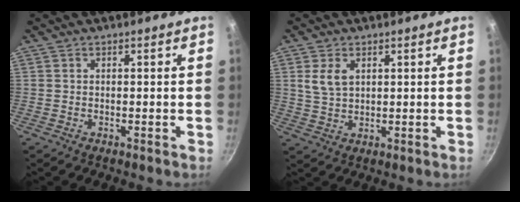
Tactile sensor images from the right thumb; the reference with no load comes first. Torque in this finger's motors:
{"motor_torque": [-0.58, 0.56, 0.17, -0.16, 0.03]}